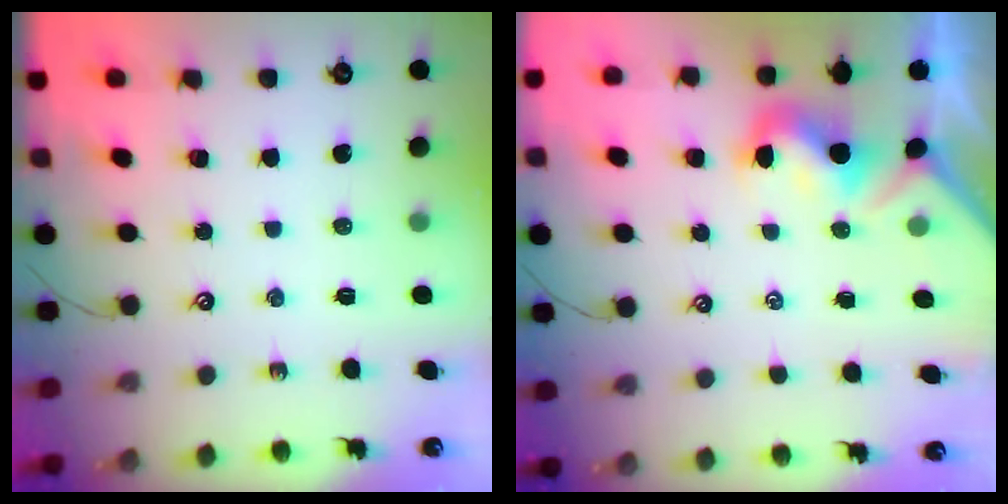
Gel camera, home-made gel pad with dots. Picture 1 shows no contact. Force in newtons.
{"total": 0.7, "press": 0.5, "slide": 0.6}